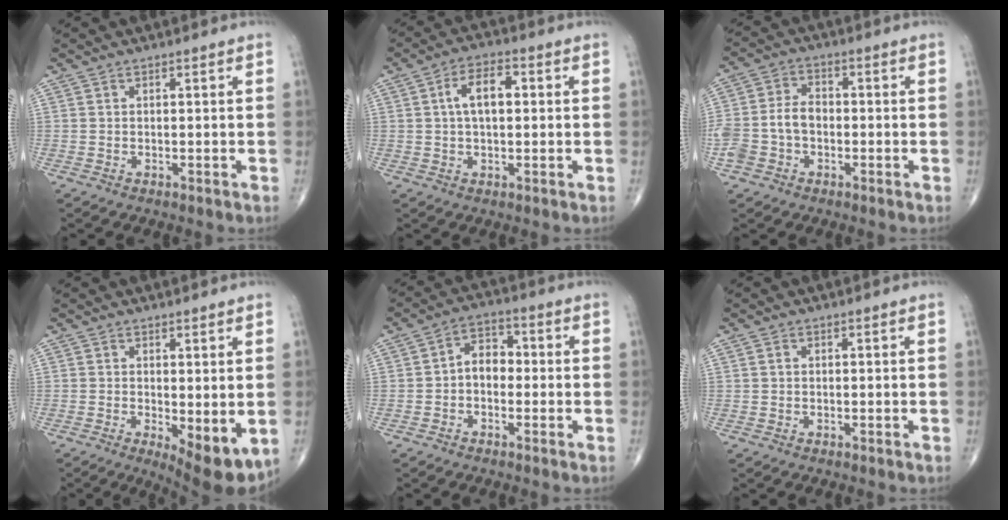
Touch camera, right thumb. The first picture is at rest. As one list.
[{"total": 6.9, "force": [1.0, 3.6, 5.7], "torque": [-0.099, 0.016, 0.012]}, {"total": 8.2, "force": [-1.8, 5.9, 5.3], "torque": [-0.109, 0.029, -0.039]}, {"total": 7.1, "force": [-0.9, 2.4, 6.6], "torque": [-0.092, -0.021, -0.009]}, {"total": 5.7, "force": [-0.8, 4.1, 3.9], "torque": [-0.043, 0.024, -0.027]}, {"total": 0.6, "force": [0.1, 0.5, 0.3], "torque": [-0.003, 0.001, 0.000]}]